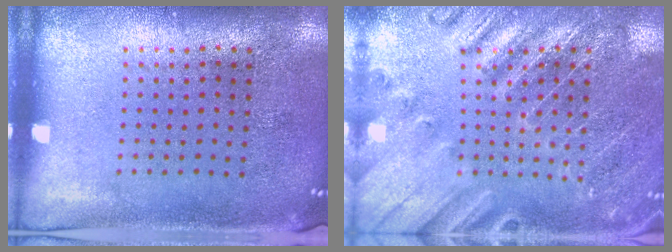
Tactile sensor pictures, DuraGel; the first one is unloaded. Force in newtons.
{"total": 2.6, "press": 2.6, "slide": 0.2}